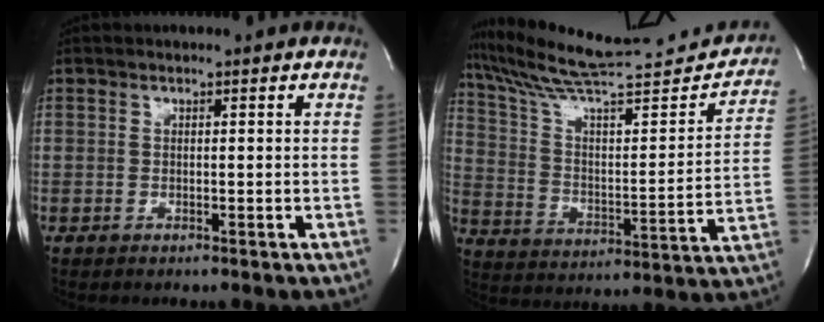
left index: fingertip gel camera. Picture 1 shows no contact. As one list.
[{"total": 25.6, "force": [23.5, 2.4, 9.9], "torque": [-0.160, -0.033, 0.344]}]